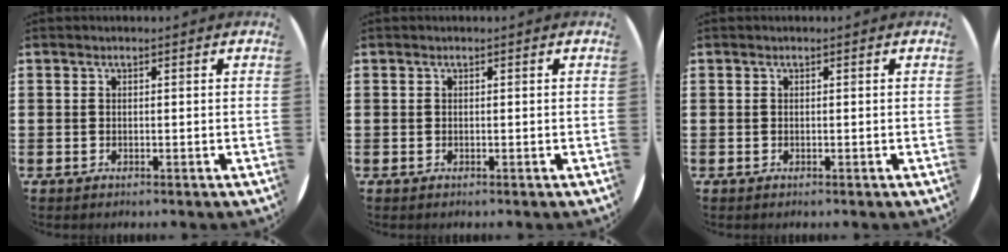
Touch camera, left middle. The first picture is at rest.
{"total": 0.0}
{"total": 0.0}